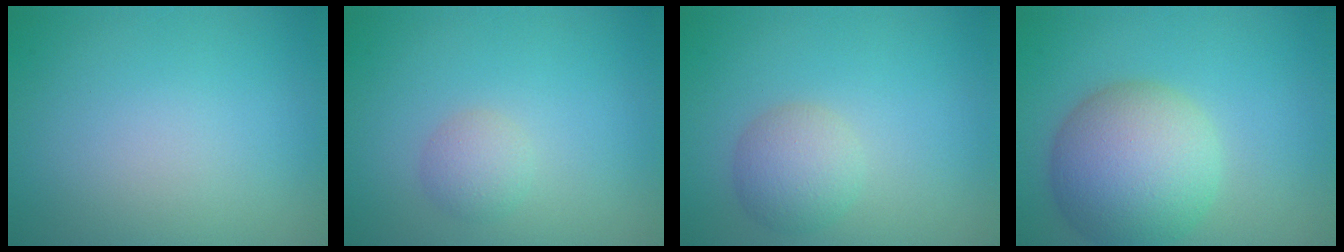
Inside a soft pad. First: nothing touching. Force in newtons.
{"total": 1.7, "press": 1.7, "slide": 0.0}
{"total": 3.0, "press": 3.0, "slide": 0.0}
{"total": 8.0, "press": 8.0, "slide": 0.5}